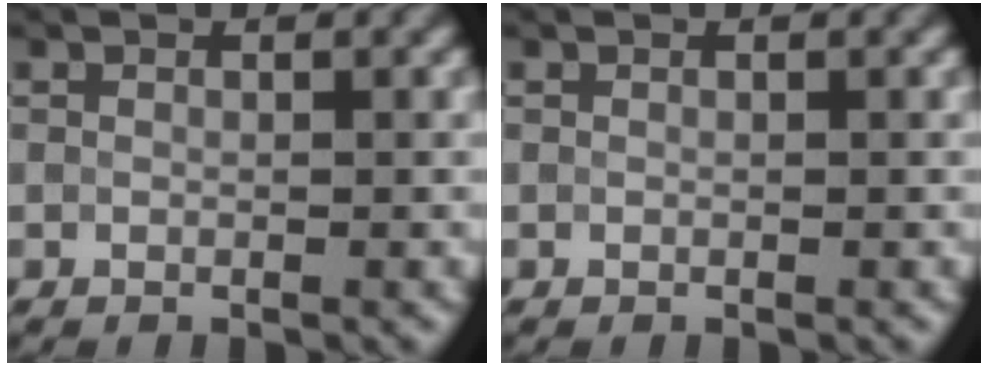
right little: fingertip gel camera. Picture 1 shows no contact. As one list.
[{"total": 0.0}]